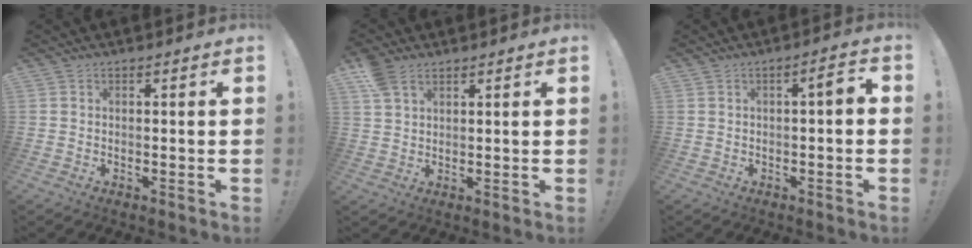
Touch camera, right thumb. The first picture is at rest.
{"total": 5.9, "force": [3.8, 3.4, 3.0], "torque": [-0.050, -0.013, 0.075]}
{"total": 3.3, "force": [-0.4, 0.6, 3.2], "torque": [-0.051, 0.005, -0.011]}